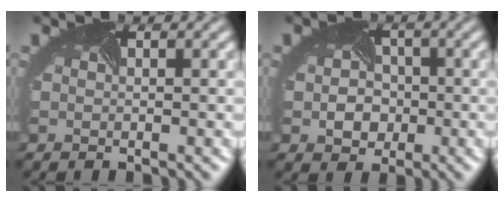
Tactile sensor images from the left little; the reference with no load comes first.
{"total": 3.9, "force": [-0.4, 3.3, 2.1], "torque": [-0.019, 0.000, -0.009]}